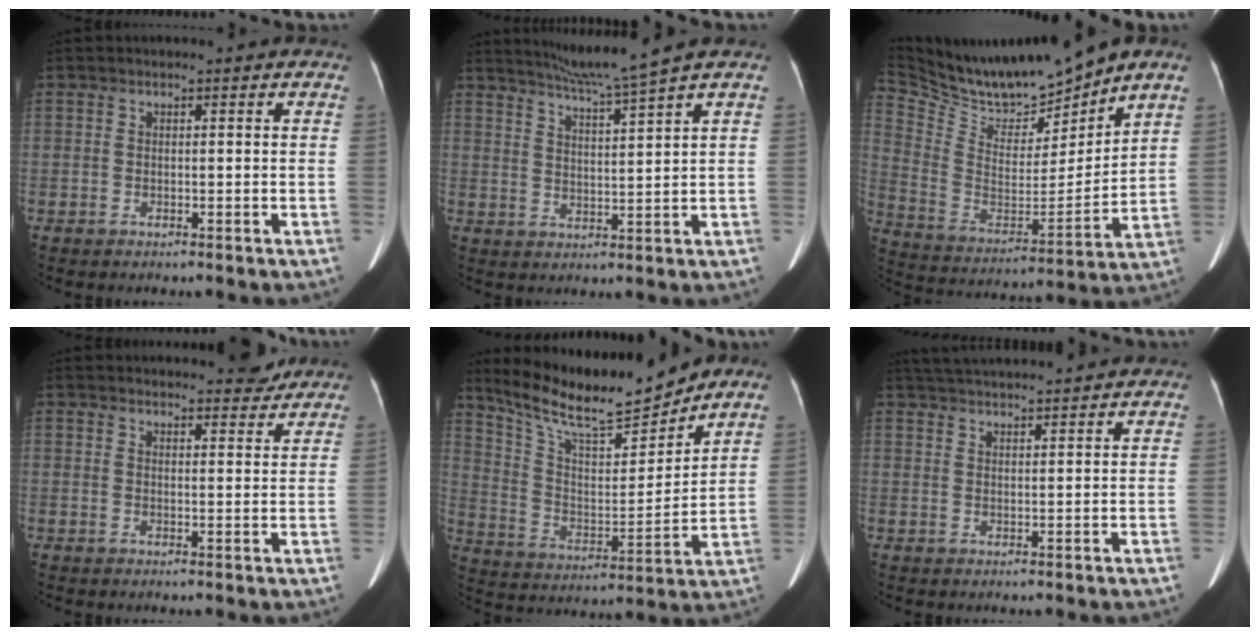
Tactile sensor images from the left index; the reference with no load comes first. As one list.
[{"total": 6.9, "force": [5.8, -2.3, 2.9], "torque": [-0.053, -0.012, 0.107]}, {"total": 15.3, "force": [14.2, 2.4, 5.0], "torque": [-0.112, -0.012, 0.273]}, {"total": 7.7, "force": [7.4, 1.5, 1.4], "torque": [-0.005, 0.000, 0.078]}, {"total": 16.9, "force": [14.8, 2.3, 7.9], "torque": [-0.145, -0.003, 0.262]}, {"total": 11.7, "force": [11.0, 0.4, 4.2], "torque": [-0.081, 0.034, 0.164]}]